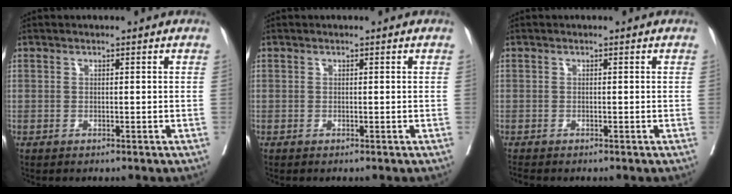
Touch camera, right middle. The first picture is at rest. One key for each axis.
{"total": 0.0}
{"total": 0.9, "fx": -0.9, "fy": 0.0, "fz": 0.1, "tx": -0.009, "ty": -0.005, "tz": -0.019}